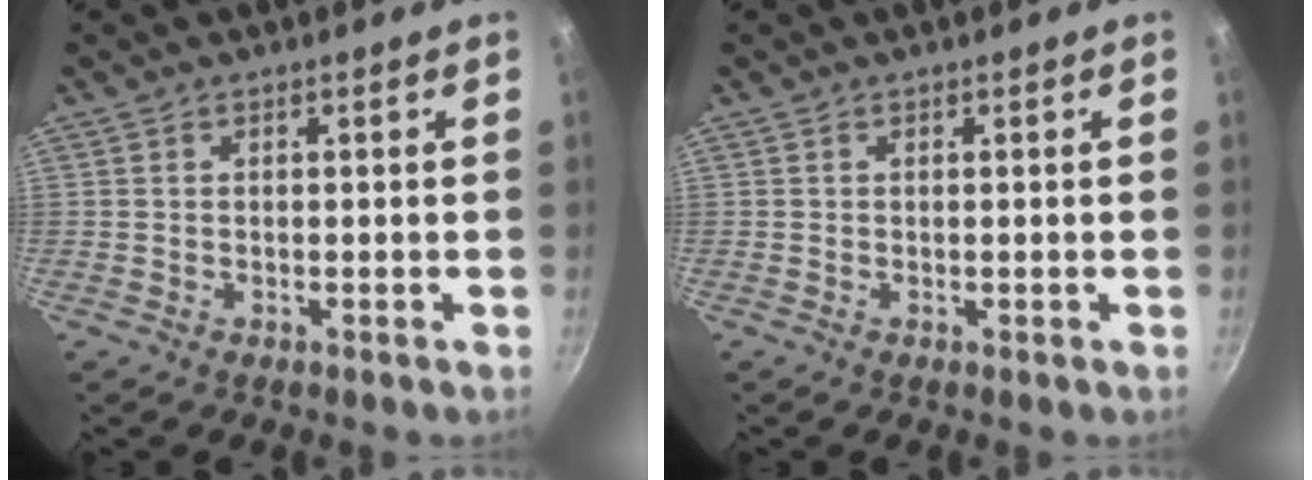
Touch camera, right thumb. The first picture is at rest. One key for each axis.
{"total": 0.0}